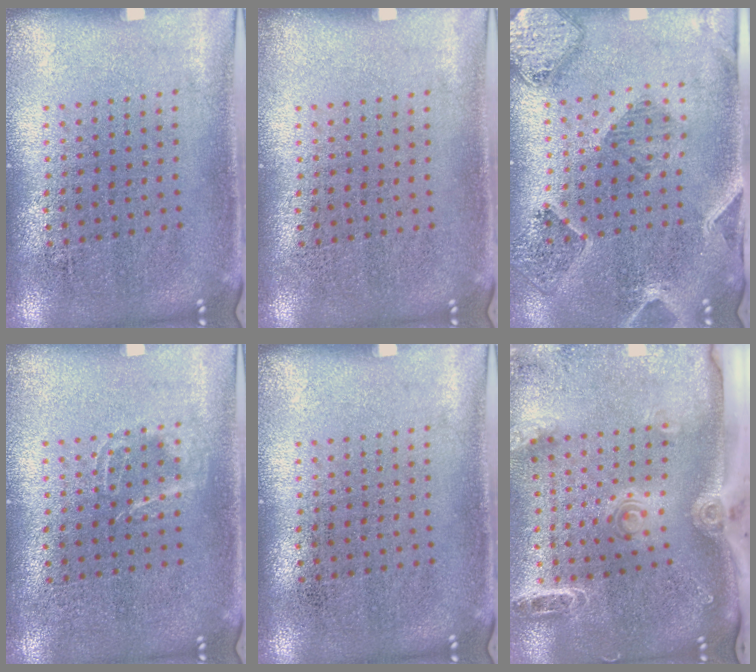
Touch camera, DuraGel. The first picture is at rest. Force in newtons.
{"total": 0.0}
{"total": 1.6, "press": 1.6, "slide": 0.3}
{"total": 1.1, "press": 1.0, "slide": 0.3}
{"total": 0.0}
{"total": 2.2, "press": 1.8, "slide": 1.2}